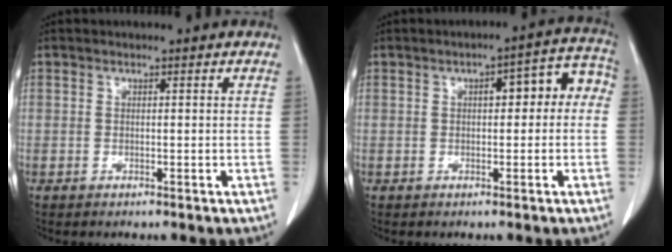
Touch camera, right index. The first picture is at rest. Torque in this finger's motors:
{"motor_torque": [0.19, 0.00, 0.11, 0.02]}